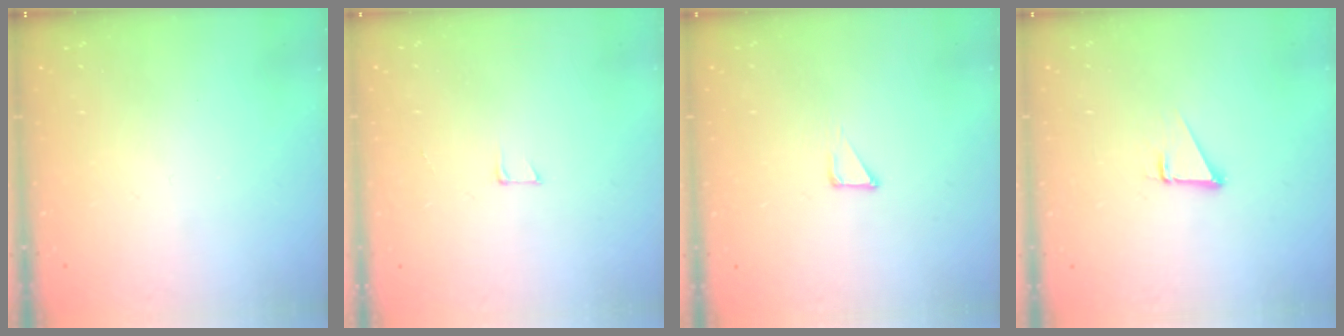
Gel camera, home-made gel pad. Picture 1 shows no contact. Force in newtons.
{"total": 4.4, "press": 4.4, "slide": 0.3}
{"total": 2.1, "press": 2.1, "slide": 0.1}
{"total": 1.9, "press": 1.9, "slide": 0.0}